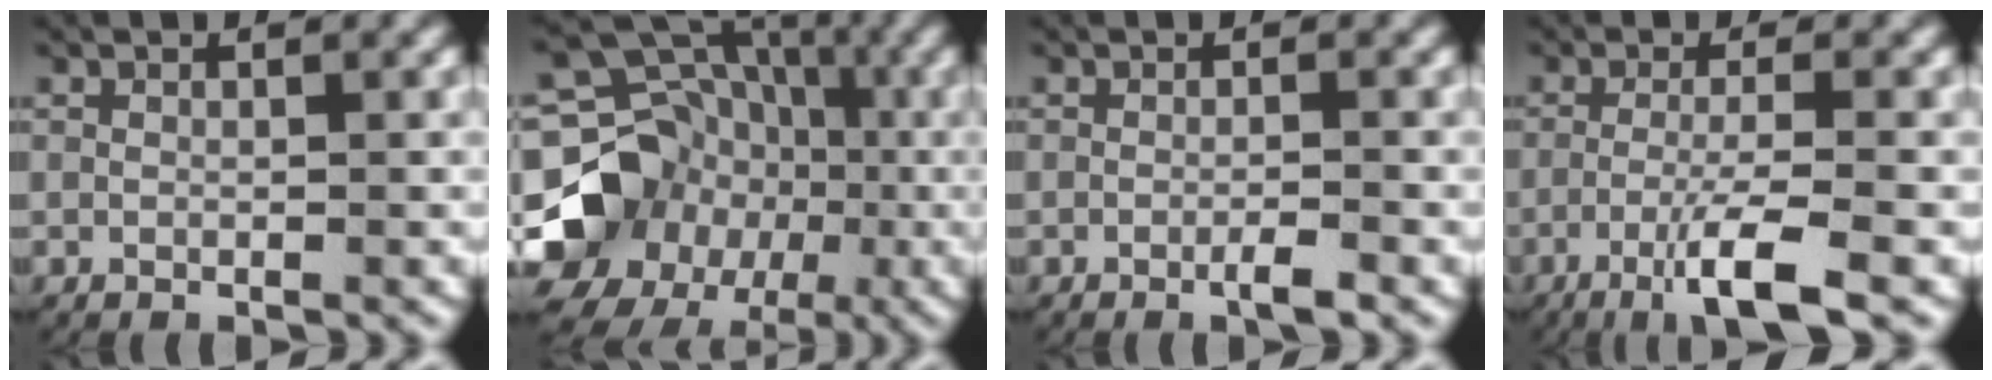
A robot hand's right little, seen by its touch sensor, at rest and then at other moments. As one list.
[{"total": 12.9, "force": [-1.9, 10.8, 6.8], "torque": [-0.131, -0.041, -0.028]}, {"total": 1.2, "force": [-0.8, 0.1, 0.9], "torque": [-0.016, 0.001, -0.017]}, {"total": 6.2, "force": [-3.6, 0.9, 5.0], "torque": [-0.085, -0.013, -0.052]}]